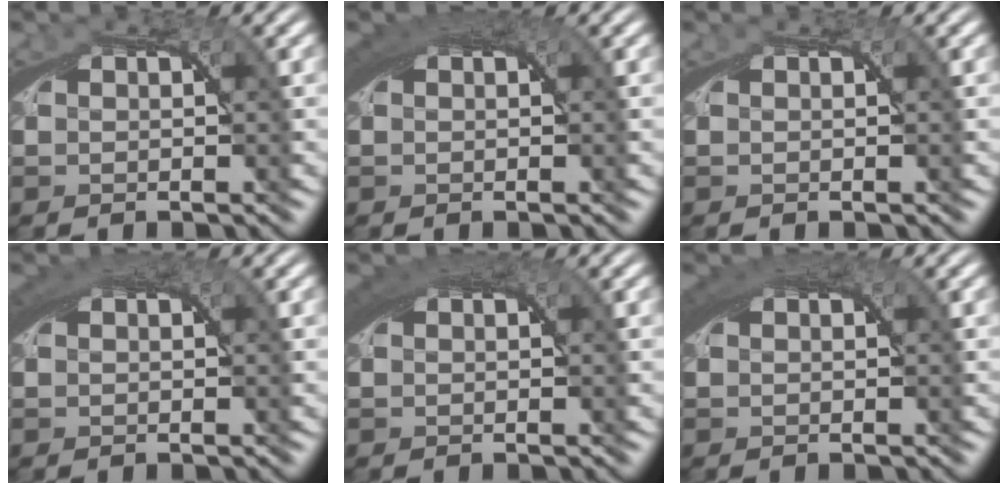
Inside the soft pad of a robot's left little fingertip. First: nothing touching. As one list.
[{"total": 3.3, "force": [1.6, 1.1, 2.7], "torque": [-0.039, 0.013, 0.020]}, {"total": 0.0}, {"total": 2.9, "force": [1.5, 1.0, 2.3], "torque": [-0.035, 0.012, 0.019]}, {"total": 3.4, "force": [1.6, 1.2, 2.7], "torque": [-0.040, 0.013, 0.021]}, {"total": 3.3, "force": [1.6, 1.1, 2.7], "torque": [-0.040, 0.013, 0.020]}]